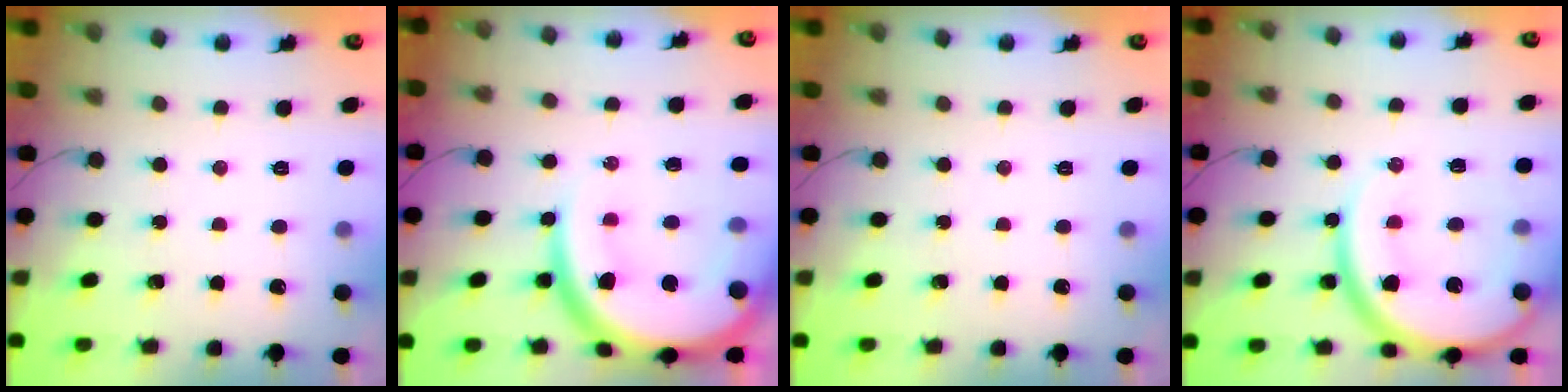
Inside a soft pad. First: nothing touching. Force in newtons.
{"total": 20.5, "press": 20.4, "slide": 2.1}
{"total": 0.0}
{"total": 17.2, "press": 17.1, "slide": 1.4}